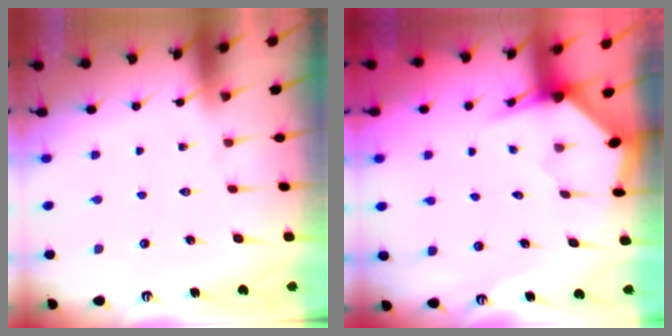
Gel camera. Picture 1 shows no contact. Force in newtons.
{"total": 3.2, "press": 3.2, "slide": 0.3}